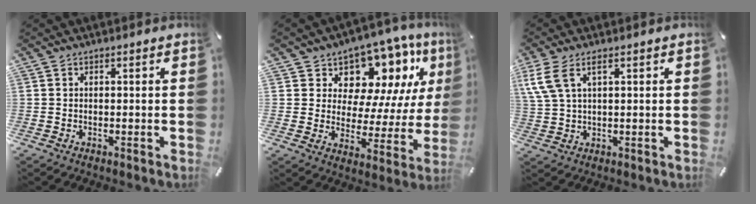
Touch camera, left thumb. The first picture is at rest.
{"total": 11.1, "force": [7.6, 7.4, 3.3], "torque": [-0.045, -0.083, 0.134]}
{"total": 6.2, "force": [2.7, 2.6, 4.8], "torque": [-0.121, -0.007, 0.046]}